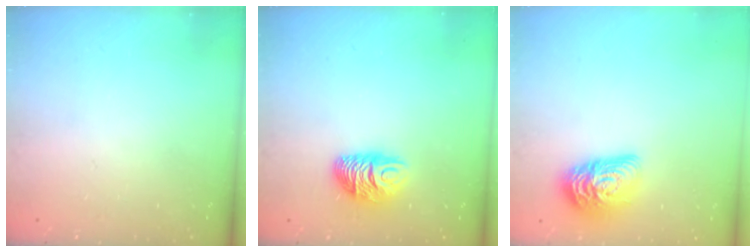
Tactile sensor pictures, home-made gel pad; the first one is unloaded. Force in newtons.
{"total": 9.5, "press": 9.4, "slide": 0.8}
{"total": 14.1, "press": 14.1, "slide": 0.9}